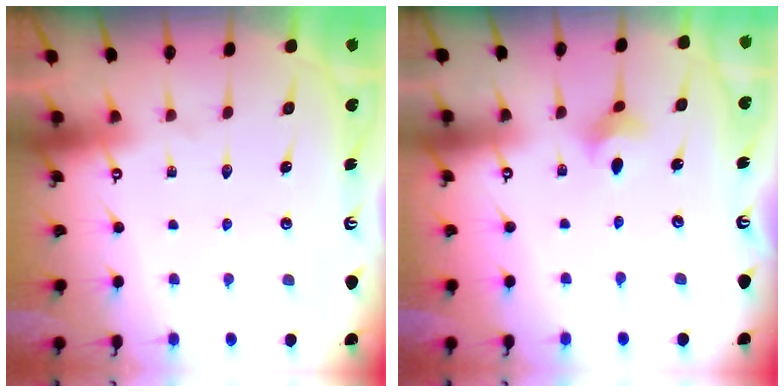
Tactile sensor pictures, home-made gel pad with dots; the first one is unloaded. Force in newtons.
{"total": 4.0, "press": 3.9, "slide": 0.8}